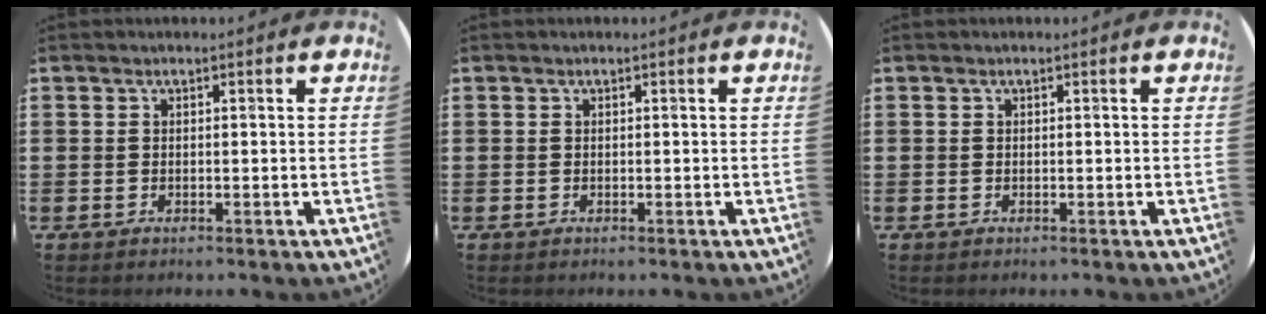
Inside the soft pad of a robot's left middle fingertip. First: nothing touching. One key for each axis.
{"total": 0.0}
{"total": 0.0}